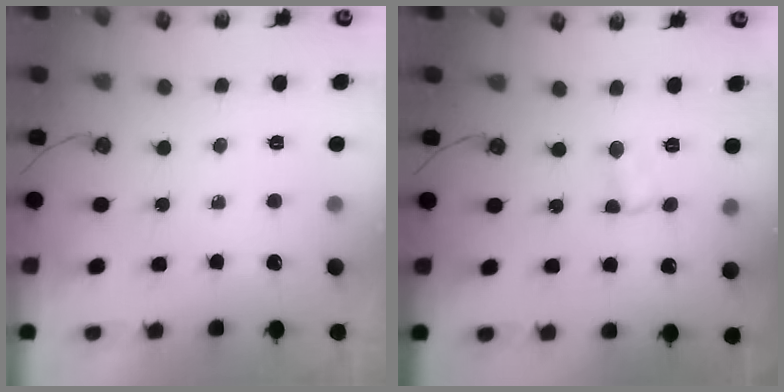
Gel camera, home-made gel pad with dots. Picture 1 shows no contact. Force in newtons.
{"total": 1.0, "press": 0.9, "slide": 0.5}